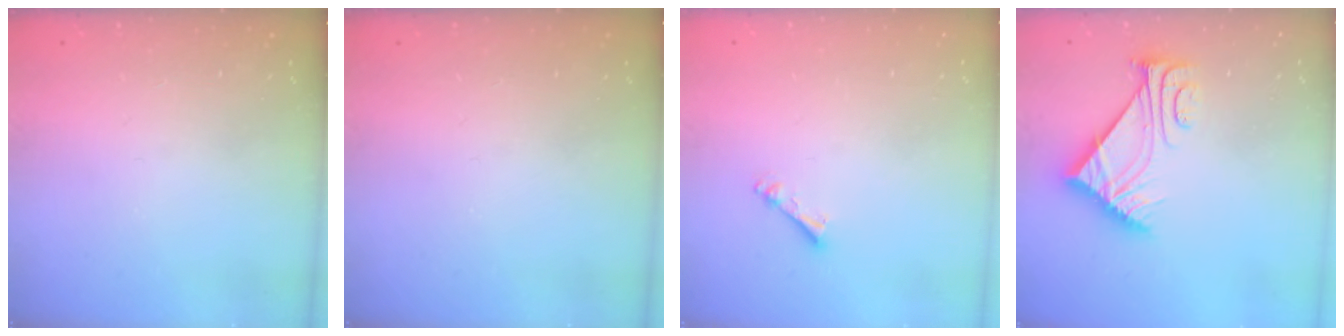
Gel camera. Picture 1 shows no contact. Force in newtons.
{"total": 0.0}
{"total": 2.5, "press": 2.4, "slide": 0.5}
{"total": 9.8, "press": 9.7, "slide": 0.9}